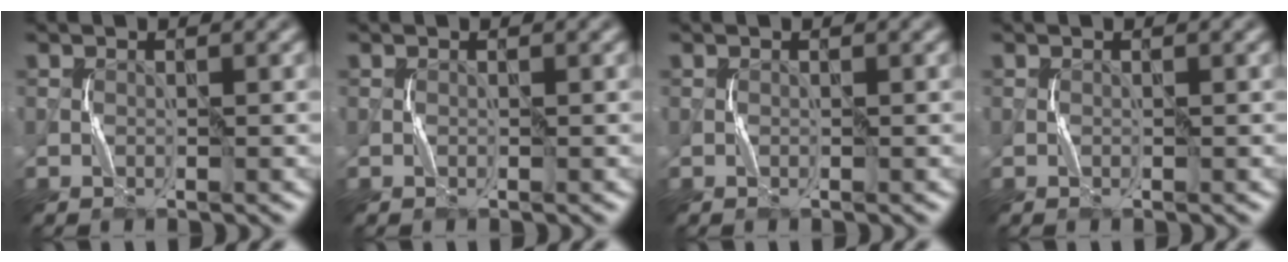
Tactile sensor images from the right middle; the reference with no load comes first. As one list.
[{"total": 0.0}, {"total": 0.0}, {"total": 0.0}]